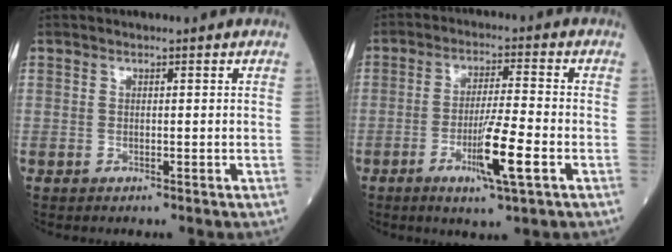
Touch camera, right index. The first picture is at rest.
{"total": 8.3, "force": [-3.2, 0.0, 7.7], "torque": [-0.138, -0.013, -0.057]}